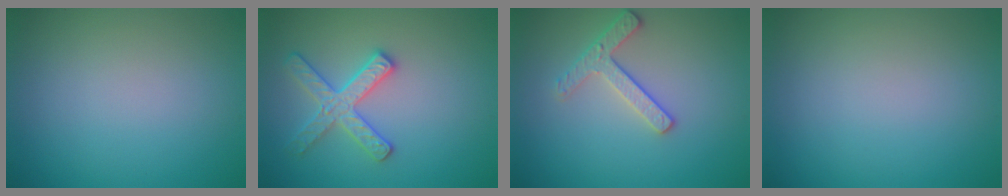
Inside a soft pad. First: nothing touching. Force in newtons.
{"total": 2.9, "press": 2.9, "slide": 0.4}
{"total": 2.4, "press": 2.3, "slide": 0.5}
{"total": 0.0}